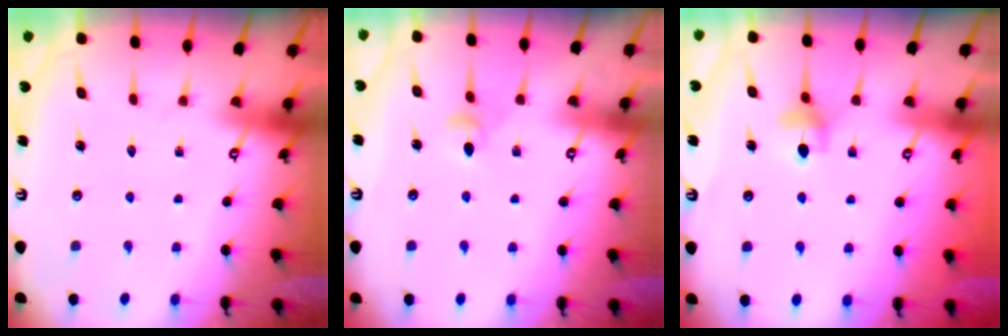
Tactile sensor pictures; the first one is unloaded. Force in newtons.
{"total": 3.9, "press": 3.8, "slide": 0.8}
{"total": 5.2, "press": 5.1, "slide": 0.9}